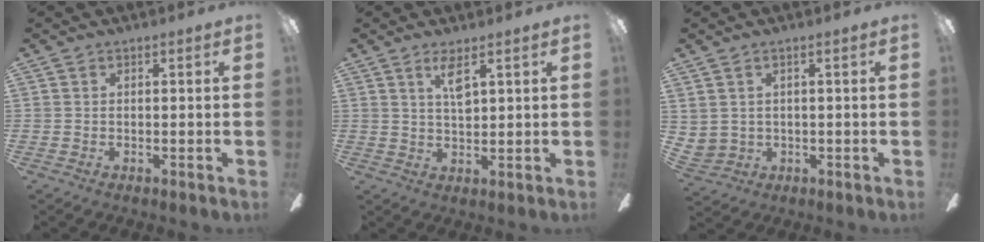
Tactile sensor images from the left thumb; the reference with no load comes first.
{"total": 4.7, "force": [2.8, 1.3, 3.6], "torque": [-0.062, -0.004, 0.044]}
{"total": 2.6, "force": [1.7, 1.9, 0.1], "torque": [-0.010, -0.006, 0.033]}